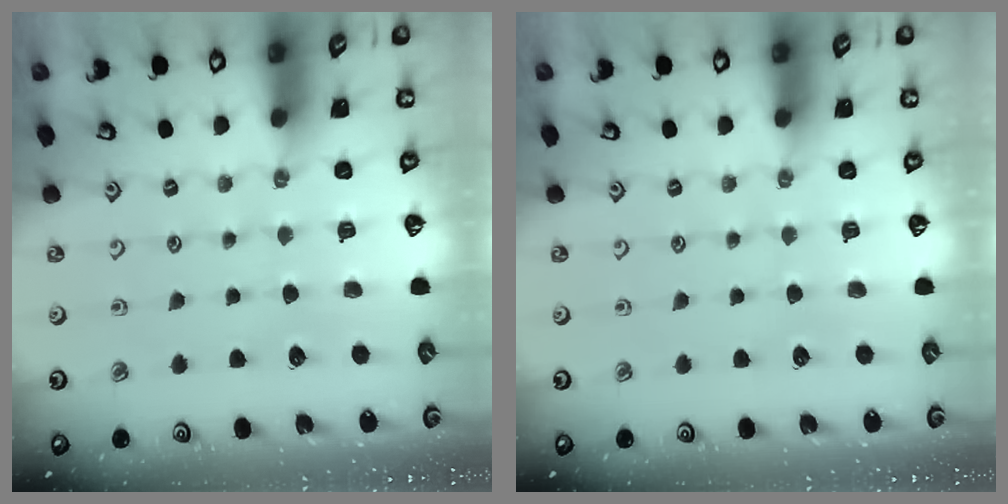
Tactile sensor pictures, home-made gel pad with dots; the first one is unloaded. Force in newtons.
{"total": 0.0}